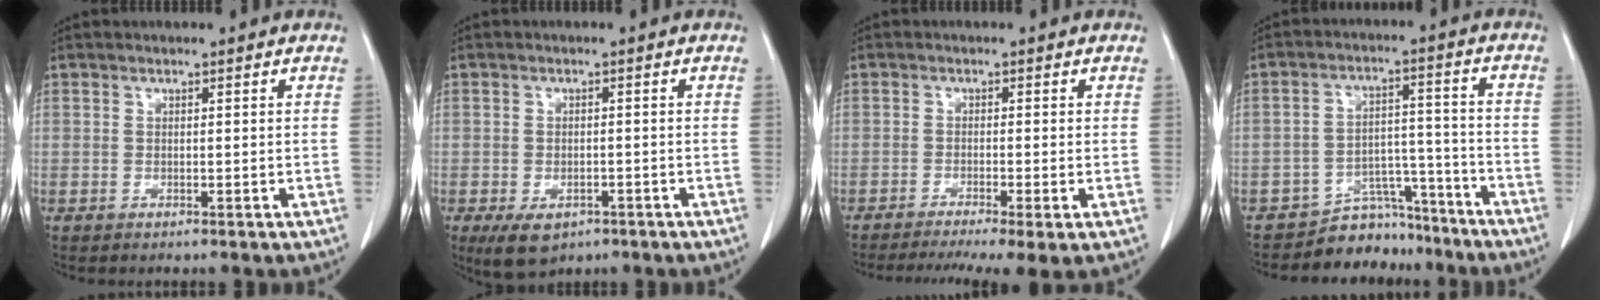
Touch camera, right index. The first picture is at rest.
{"total": 5.4, "force": [-3.3, 3.0, 3.0], "torque": [-0.054, -0.007, -0.044]}
{"total": 8.3, "force": [-5.8, 0.7, 5.9], "torque": [-0.093, -0.012, -0.093]}
{"total": 7.9, "force": [-7.2, 3.3, -0.1], "torque": [0.015, 0.056, -0.113]}